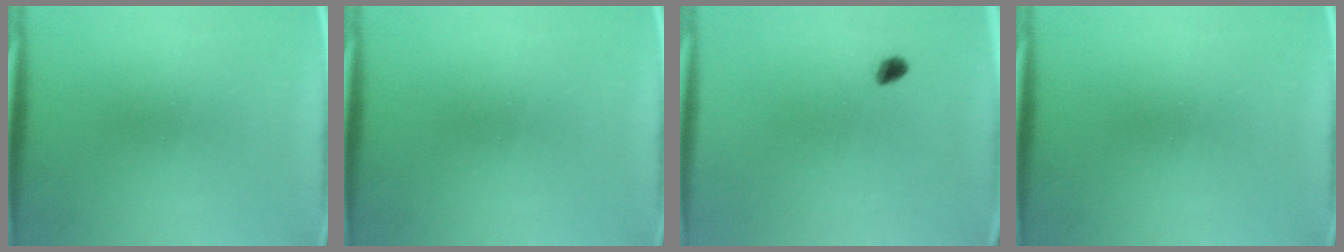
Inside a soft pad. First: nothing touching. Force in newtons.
{"total": 0.0}
{"total": 1.7}
{"total": 0.0}